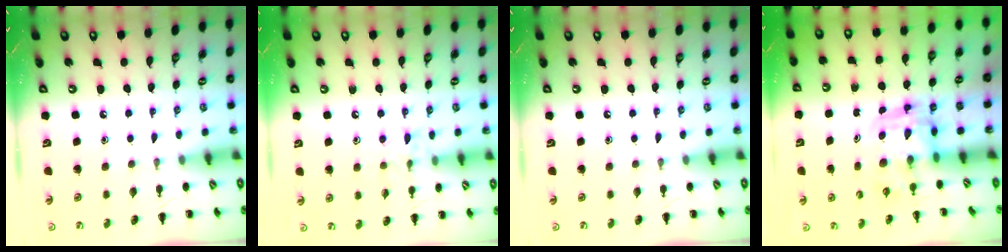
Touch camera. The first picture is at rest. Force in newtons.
{"total": 8.0, "press": 7.8, "slide": 1.6}
{"total": 0.0}
{"total": 3.7, "press": 3.6, "slide": 0.7}